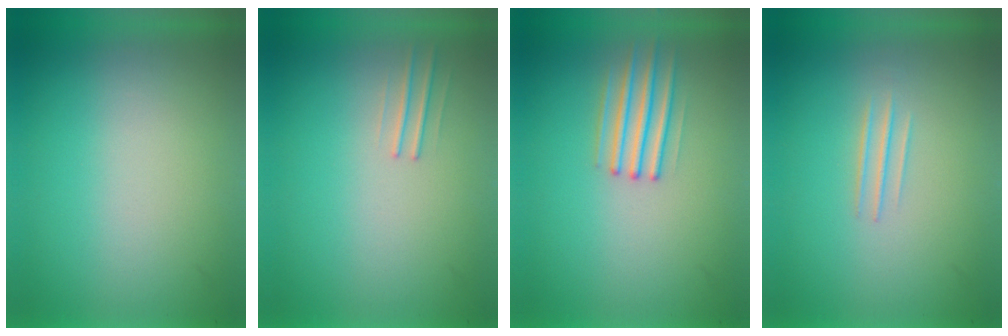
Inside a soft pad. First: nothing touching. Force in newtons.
{"total": 1.1}
{"total": 2.2}
{"total": 1.0}